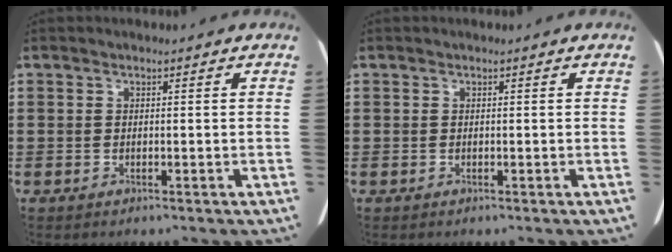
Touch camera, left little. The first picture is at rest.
{"total": 0.0}